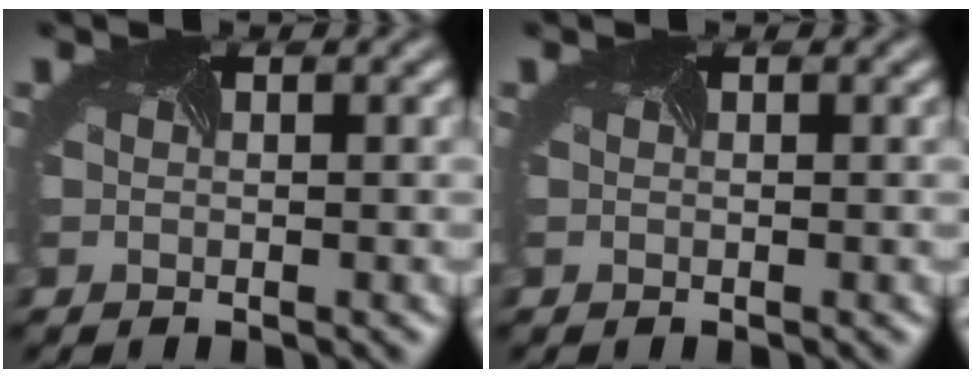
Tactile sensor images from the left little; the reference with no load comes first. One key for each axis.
{"total": 0.0}